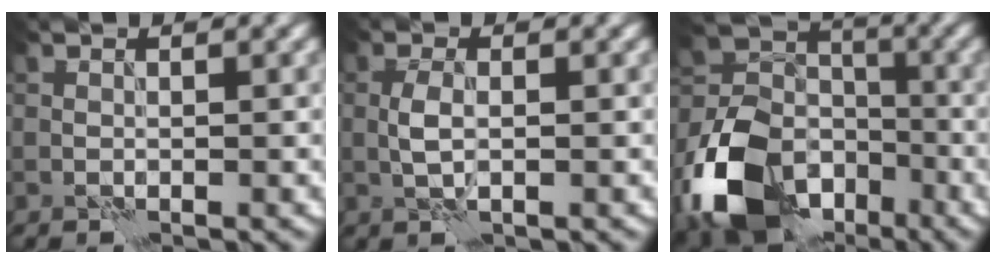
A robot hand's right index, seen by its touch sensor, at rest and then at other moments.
{"total": 2.0, "force": [-0.2, 0.7, 1.8], "torque": [-0.041, 0.003, -0.005]}
{"total": 13.4, "force": [-6.6, 9.1, 7.4], "torque": [-0.179, -0.022, -0.128]}